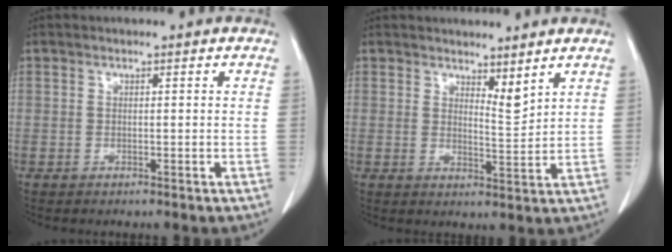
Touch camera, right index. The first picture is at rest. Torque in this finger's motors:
{"motor_torque": [0.01, 0.16, 0.03, 0.01]}